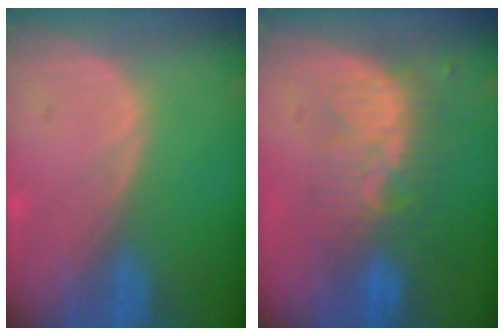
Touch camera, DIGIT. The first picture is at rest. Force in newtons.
{"total": 8.1, "press": 7.5, "slide": 3.1}